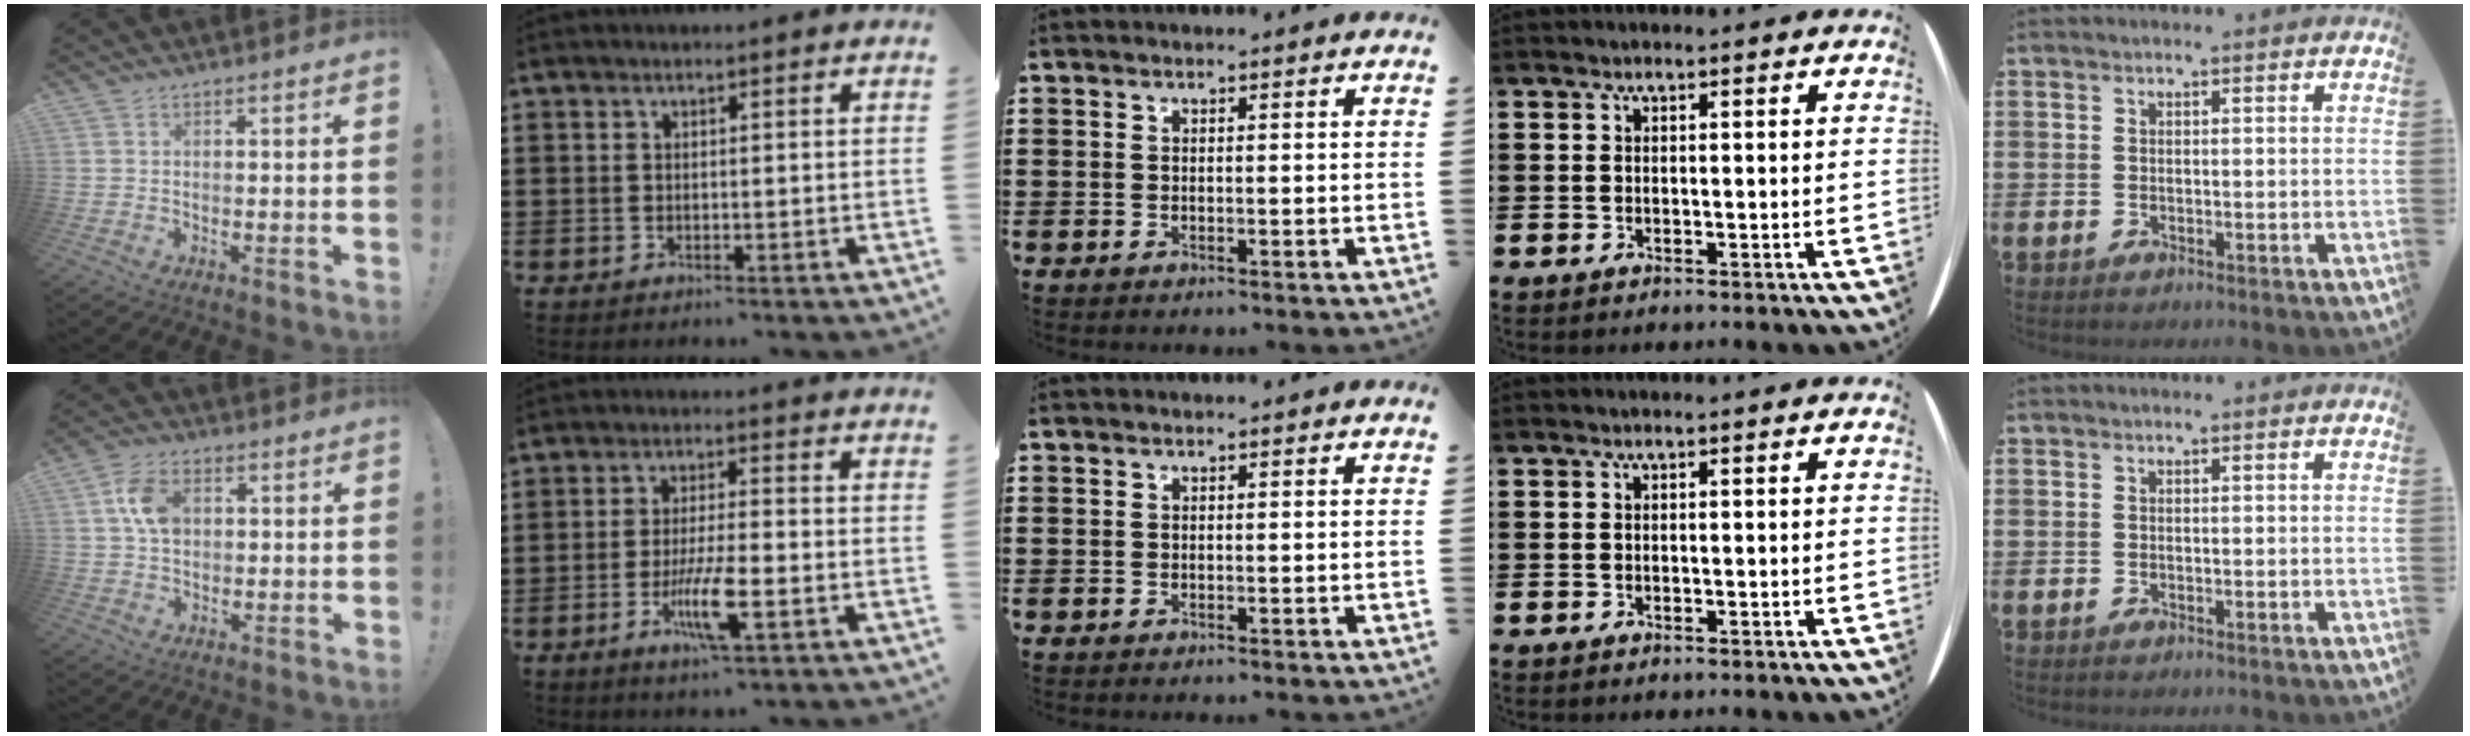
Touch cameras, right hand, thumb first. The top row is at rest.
{"thumb": {"total": 8.4, "force": [1.7, 5.7, 5.9], "torque": [-0.103, 0.010, 0.033]}, "index": {"total": 7.4, "force": [-2.7, 1.5, 6.7], "torque": [-0.134, -0.012, -0.049]}}